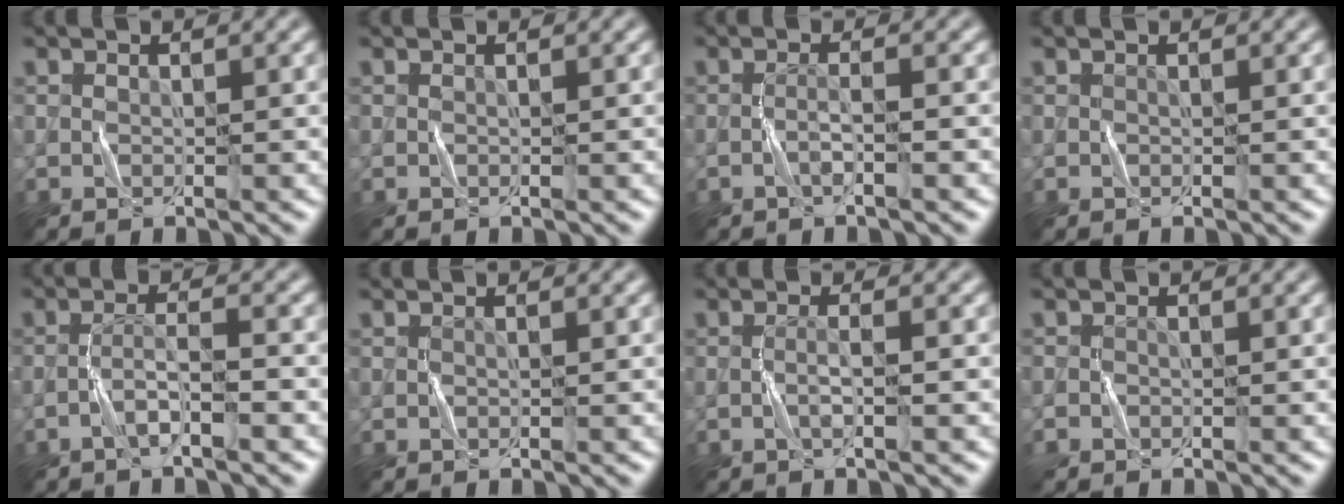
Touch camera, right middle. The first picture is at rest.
{"total": 0.0}
{"total": 1.1, "force": [-0.8, -0.3, 0.7], "torque": [-0.009, 0.004, -0.020]}
{"total": 0.0}
{"total": 2.2, "force": [-1.8, -0.2, 1.3], "torque": [-0.023, 0.010, -0.038]}
{"total": 0.8, "force": [-0.1, -0.5, -0.7], "torque": [0.014, -0.001, -0.003]}
{"total": 0.9, "force": [-0.5, -0.3, 0.7], "torque": [-0.011, 0.000, -0.014]}
{"total": 0.8, "force": [-0.5, -0.1, -0.7], "torque": [0.014, -0.001, -0.010]}